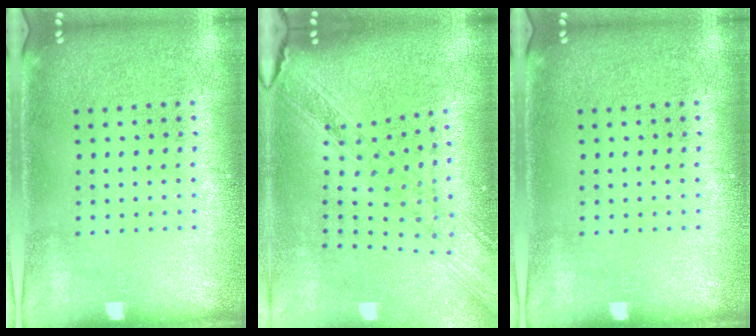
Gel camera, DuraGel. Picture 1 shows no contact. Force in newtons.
{"total": 1.9, "press": 1.7, "slide": 0.9}
{"total": 0.0}